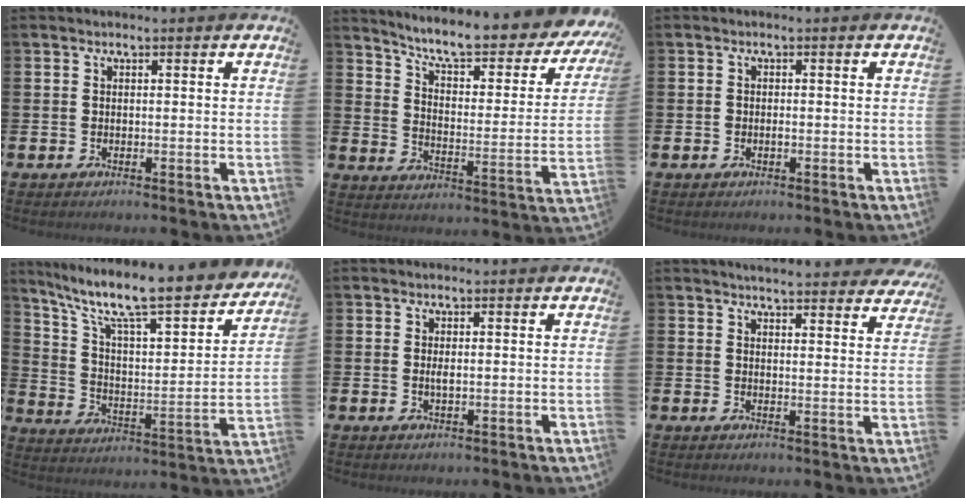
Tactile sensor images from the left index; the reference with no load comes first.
{"total": 7.7, "force": [6.8, 1.3, 3.4], "torque": [-0.084, -0.054, 0.107]}
{"total": 0.8, "force": [-0.3, 0.5, 0.5], "torque": [-0.009, 0.001, -0.007]}
{"total": 11.0, "force": [9.3, 2.0, 5.5], "torque": [-0.131, -0.068, 0.151]}
{"total": 1.0, "force": [0.1, 0.3, 1.0], "torque": [-0.017, 0.001, 0.001]}
{"total": 4.1, "force": [4.1, 0.2, 0.5], "torque": [-0.012, -0.026, 0.071]}